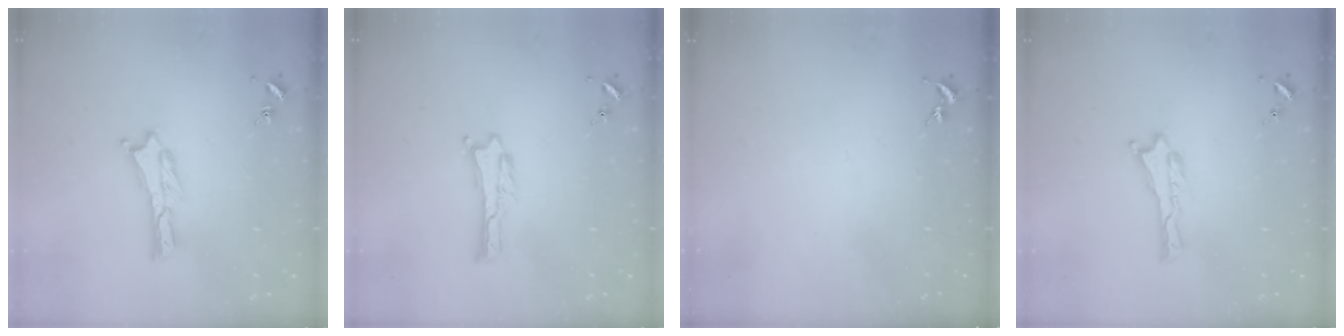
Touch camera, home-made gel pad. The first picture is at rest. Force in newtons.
{"total": 0.0}
{"total": 0.0}
{"total": 0.0}